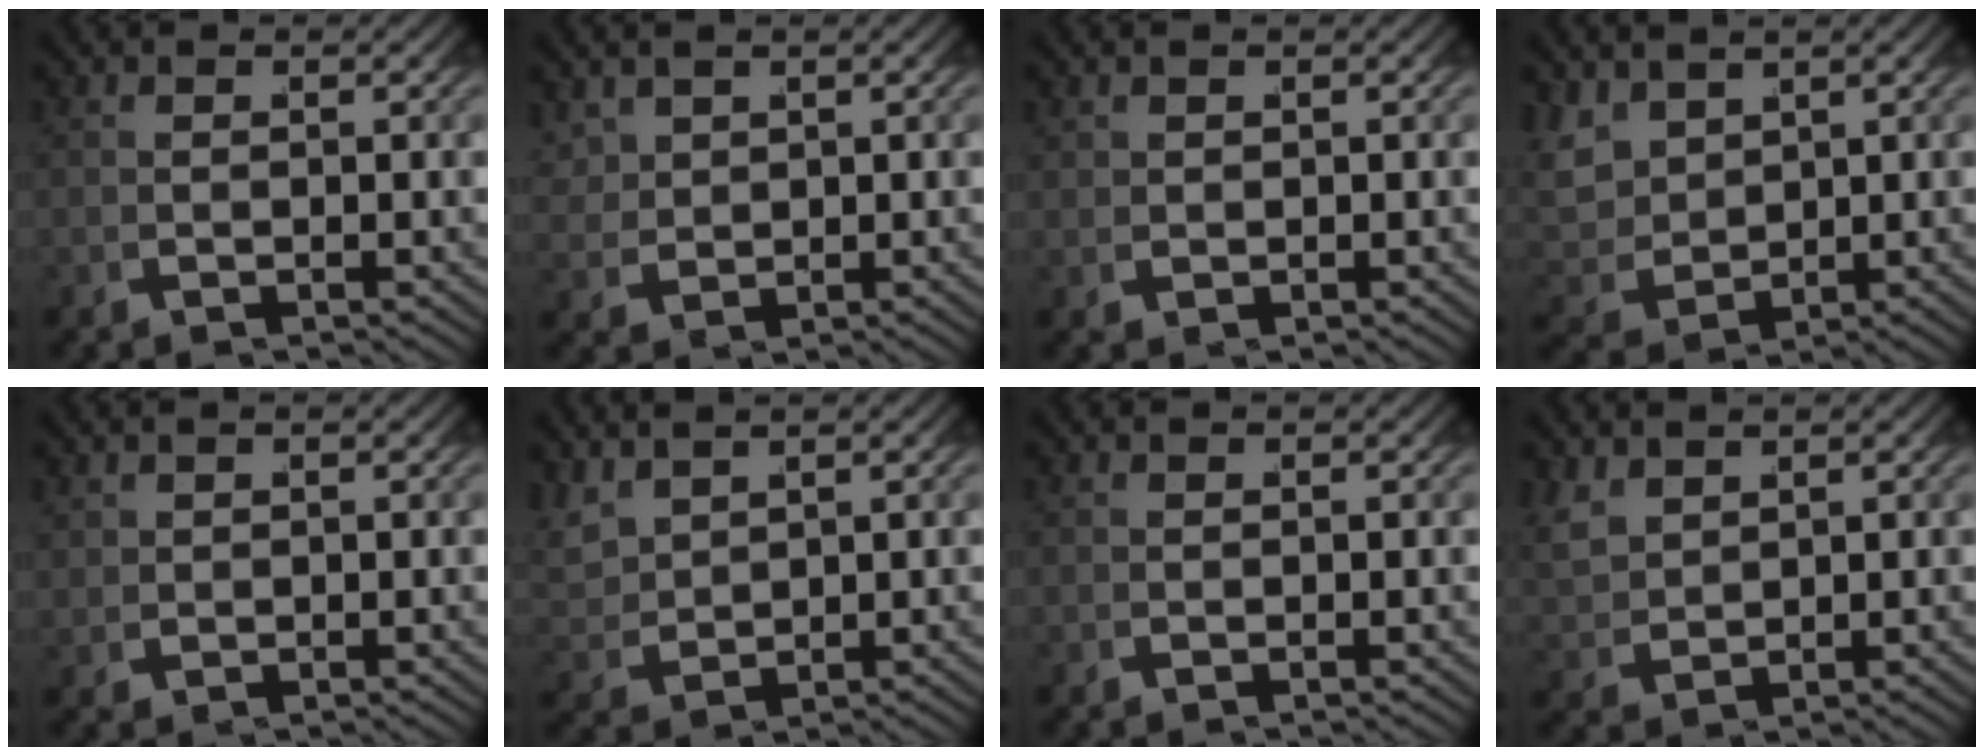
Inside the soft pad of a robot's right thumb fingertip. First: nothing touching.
{"total": 2.3, "force": [1.5, 1.3, 1.1], "torque": [-0.024, -0.004, 0.040]}
{"total": 0.6, "force": [0.5, 0.2, 0.3], "torque": [-0.003, 0.002, 0.016]}
{"total": 5.2, "force": [1.4, 3.9, 3.2], "torque": [-0.089, -0.017, 0.038]}
{"total": 0.9, "force": [0.7, 0.4, 0.4], "torque": [-0.005, 0.001, 0.020]}
{"total": 3.2, "force": [1.9, 1.8, 1.9], "torque": [-0.047, -0.002, 0.048]}
{"total": 0.0}
{"total": 2.4, "force": [1.7, 1.2, 1.2], "torque": [-0.033, -0.001, 0.046]}